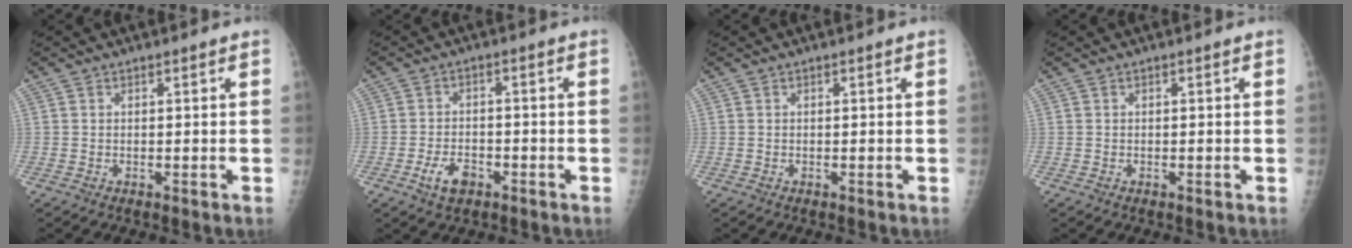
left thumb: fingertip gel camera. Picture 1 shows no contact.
{"total": 5.1, "force": [-2.7, 3.0, 3.2], "torque": [-0.053, 0.018, -0.046]}
{"total": 0.0}
{"total": 0.0}